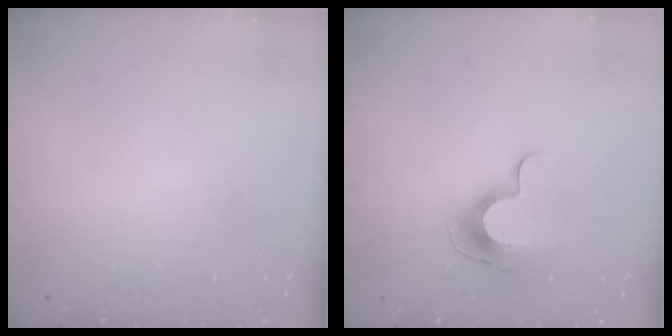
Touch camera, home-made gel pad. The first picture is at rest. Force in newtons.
{"total": 10.6, "press": 10.6, "slide": 0.5}